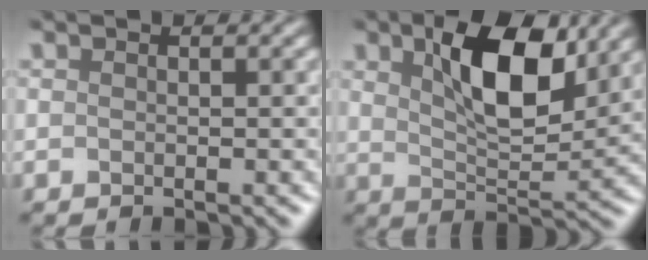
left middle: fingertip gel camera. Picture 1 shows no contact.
{"total": 6.5, "force": [3.2, 2.1, 5.2], "torque": [-0.100, 0.006, 0.067]}